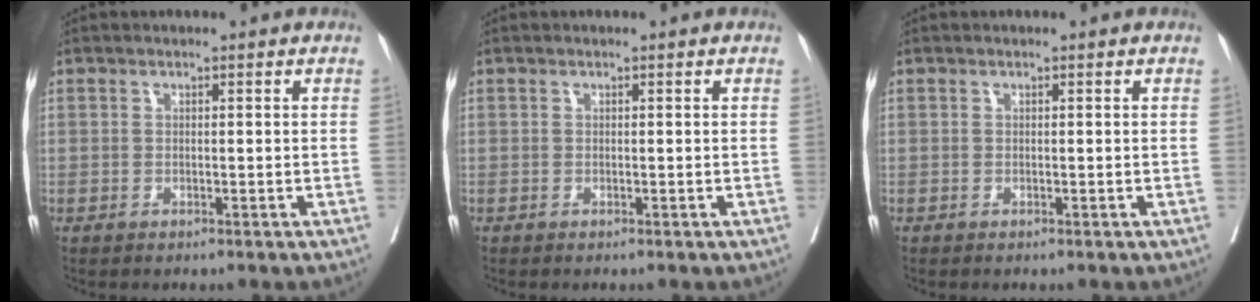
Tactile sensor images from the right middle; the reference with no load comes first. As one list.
[{"total": 0.0}, {"total": 0.0}]